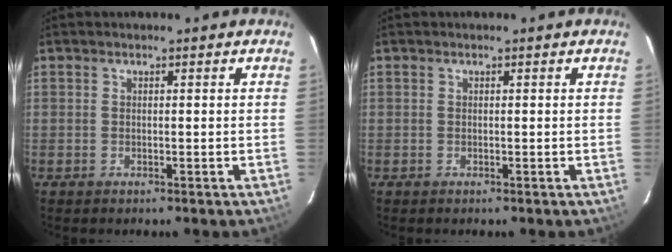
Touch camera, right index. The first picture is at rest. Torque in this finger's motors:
{"motor_torque": [0.00, 0.00, 0.00, 0.00]}